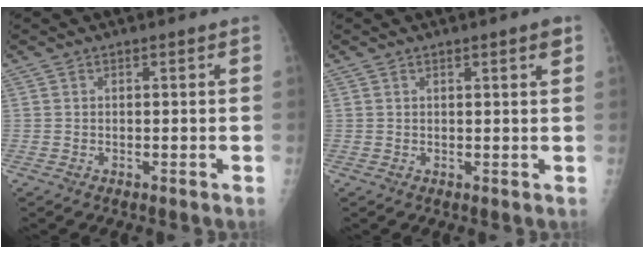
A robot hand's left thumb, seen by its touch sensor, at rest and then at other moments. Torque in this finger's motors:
{"motor_torque": [0.00, 0.17, -0.10, -0.12, 0.01]}